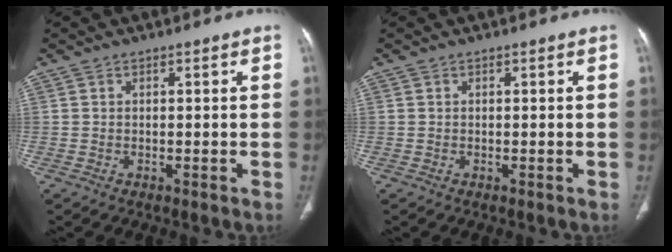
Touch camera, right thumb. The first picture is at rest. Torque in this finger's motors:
{"motor_torque": [0.01, 0.00, -0.02, 0.02, 0.00]}